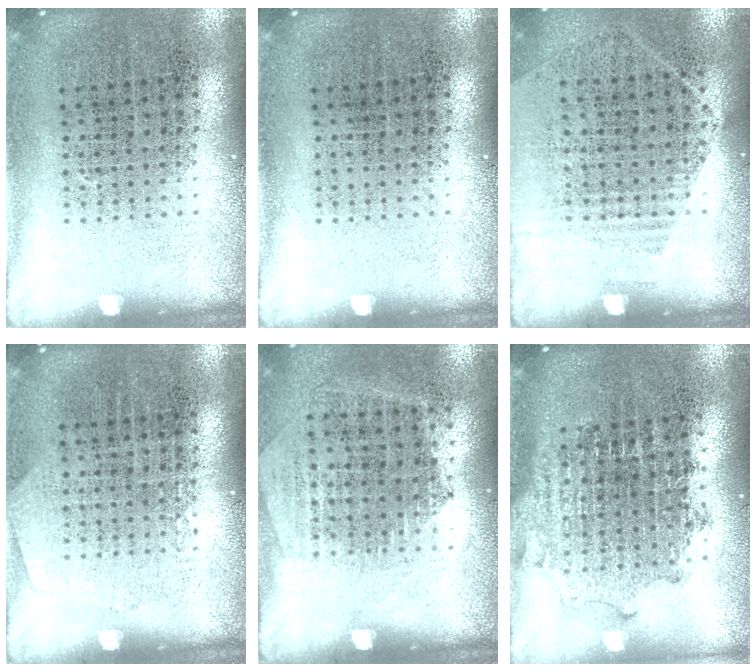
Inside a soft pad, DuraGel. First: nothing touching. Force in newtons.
{"total": 0.0}
{"total": 1.2, "press": 1.0, "slide": 0.6}
{"total": 0.9, "press": 0.9, "slide": 0.0}
{"total": 1.4, "press": 1.2, "slide": 0.6}
{"total": 1.8, "press": 1.4, "slide": 1.0}